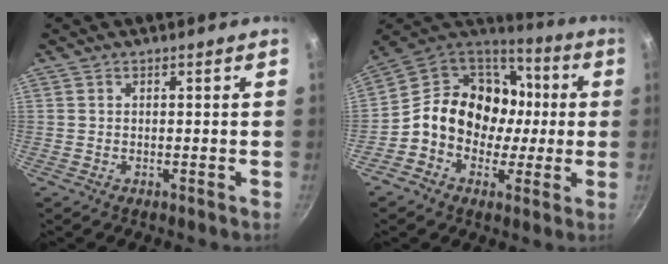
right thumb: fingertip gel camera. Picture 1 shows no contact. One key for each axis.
{"total": 19.2, "fx": -0.2, "fy": 15.5, "fz": 11.4, "tx": -0.157, "ty": 0.051, "tz": -0.010}